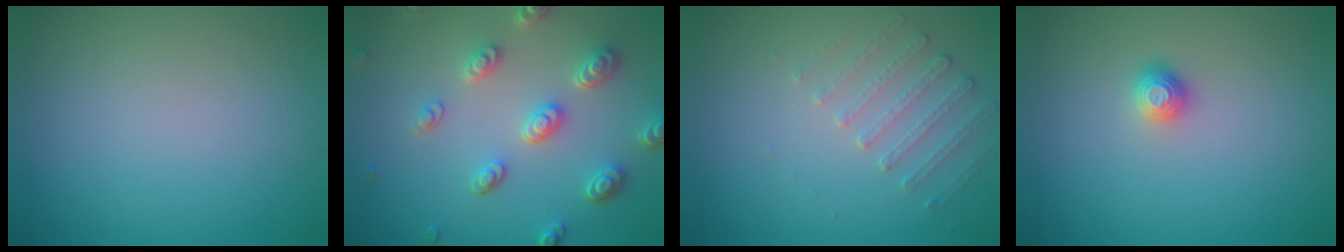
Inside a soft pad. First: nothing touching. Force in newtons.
{"total": 4.6, "press": 3.7, "slide": 2.8}
{"total": 1.7, "press": 1.2, "slide": 1.2}
{"total": 1.1, "press": 1.0, "slide": 0.3}